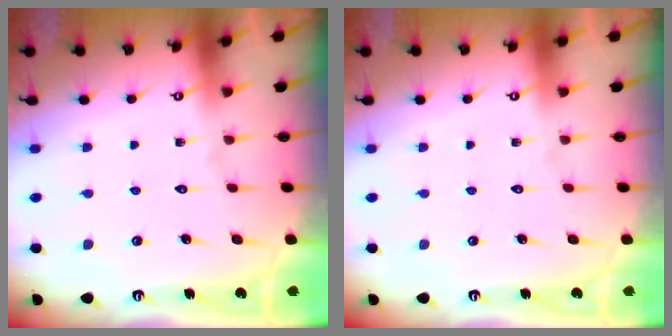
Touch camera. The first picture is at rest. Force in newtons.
{"total": 0.0}